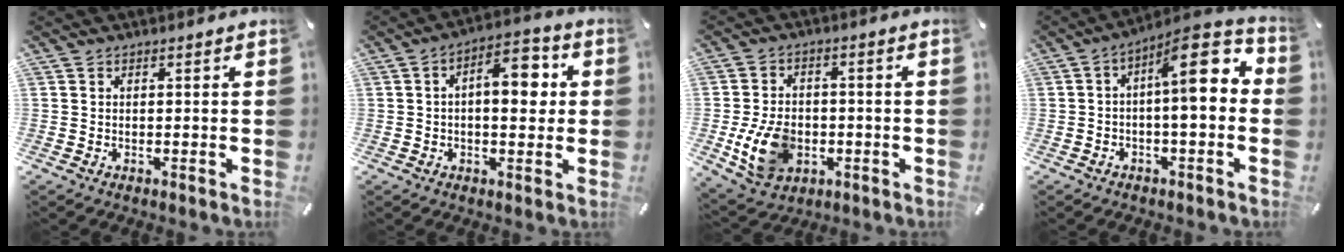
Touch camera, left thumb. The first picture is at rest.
{"total": 9.8, "force": [1.2, 5.2, 8.2], "torque": [-0.105, 0.000, 0.015]}
{"total": 11.2, "force": [-2.5, 8.5, 6.8], "torque": [-0.140, 0.008, -0.042]}
{"total": 11.8, "force": [2.1, 3.9, 10.9], "torque": [-0.150, -0.030, 0.031]}